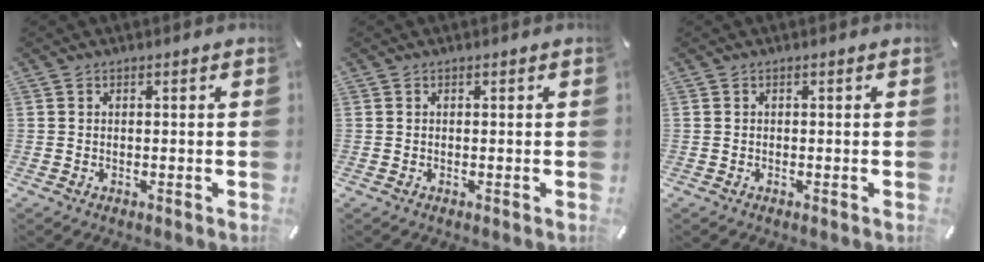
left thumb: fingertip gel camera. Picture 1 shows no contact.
{"total": 0.0}
{"total": 0.0}